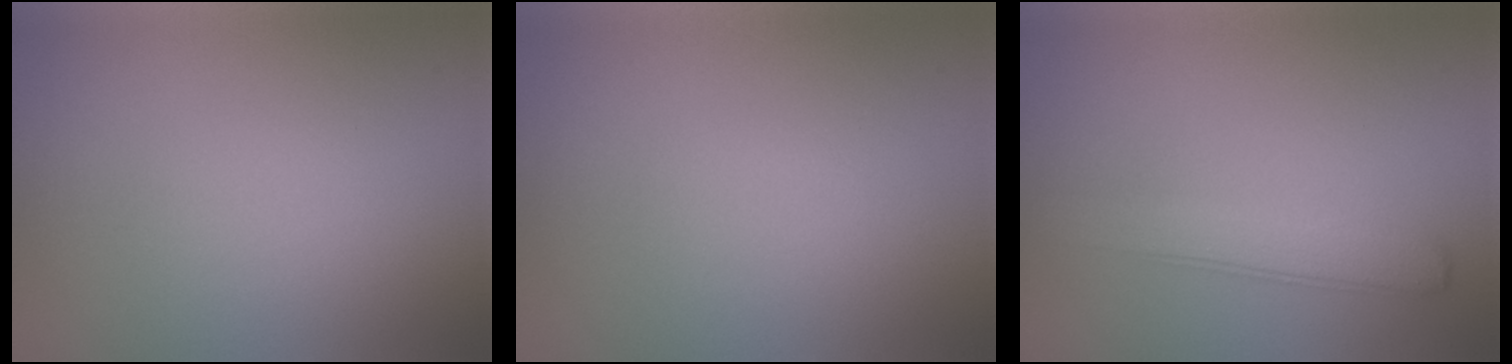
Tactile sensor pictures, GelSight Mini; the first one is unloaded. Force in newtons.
{"total": 0.0}
{"total": 3.0, "press": 3.0, "slide": 0.1}